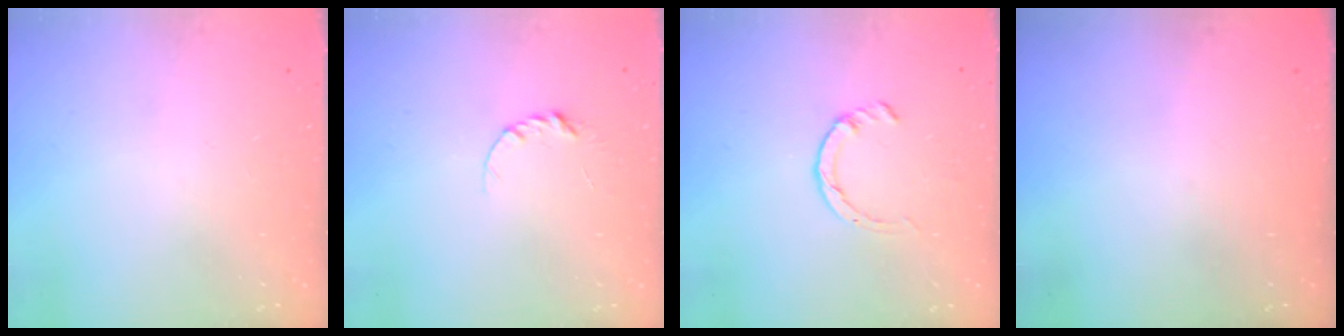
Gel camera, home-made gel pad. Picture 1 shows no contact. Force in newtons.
{"total": 3.4, "press": 3.4, "slide": 0.4}
{"total": 1.4, "press": 1.4, "slide": 0.3}
{"total": 0.0}